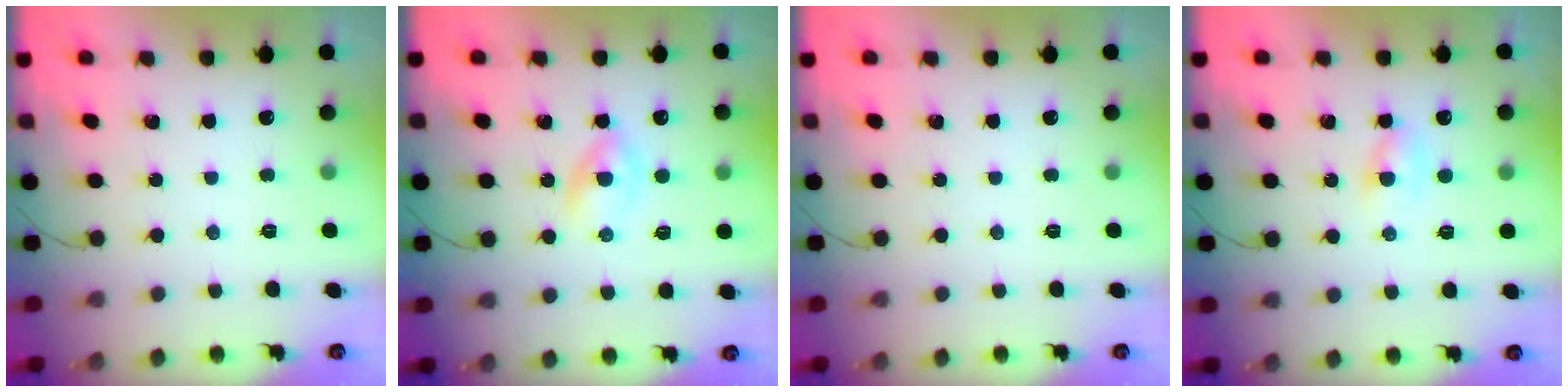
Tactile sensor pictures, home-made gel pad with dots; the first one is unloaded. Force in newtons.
{"total": 2.5, "press": 2.2, "slide": 1.2}
{"total": 0.0}
{"total": 2.3, "press": 2.1, "slide": 0.9}